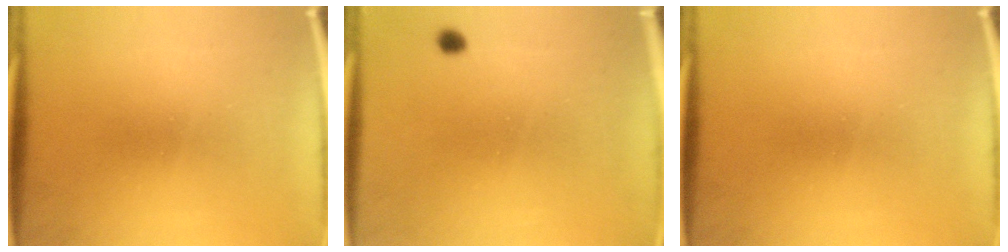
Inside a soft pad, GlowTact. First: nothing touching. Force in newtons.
{"total": 0.9}
{"total": 0.0}